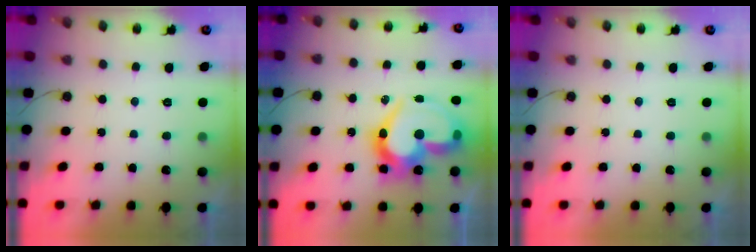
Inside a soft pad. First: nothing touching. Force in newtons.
{"total": 23.6, "press": 23.5, "slide": 2.1}
{"total": 0.0}